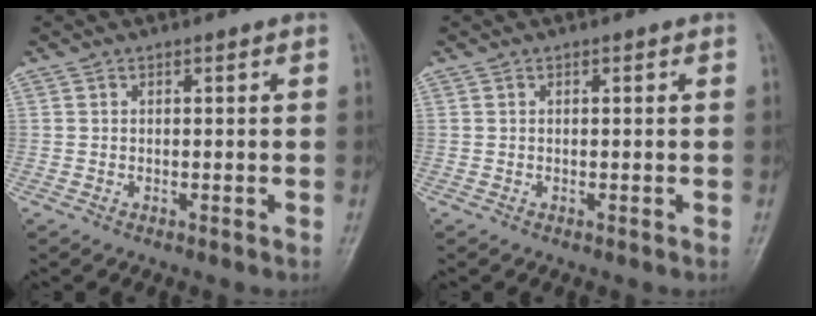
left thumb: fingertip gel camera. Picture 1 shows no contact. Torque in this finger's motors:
{"motor_torque": [0.00, 0.00, 0.04, -0.04, 0.00]}